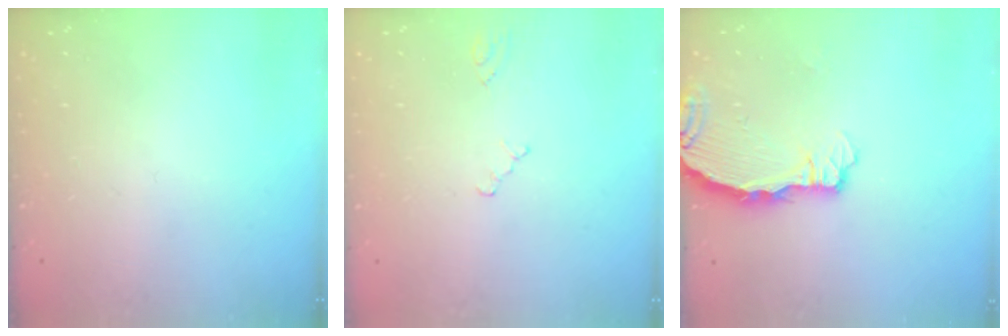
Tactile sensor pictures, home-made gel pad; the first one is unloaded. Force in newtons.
{"total": 0.7, "press": 0.6, "slide": 0.2}
{"total": 3.8, "press": 3.7, "slide": 0.4}